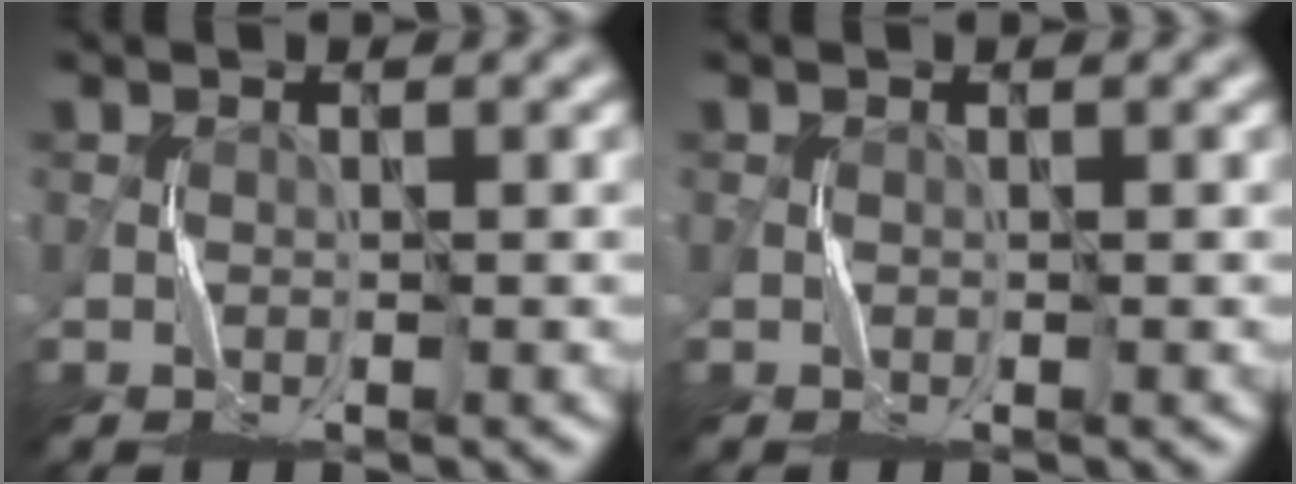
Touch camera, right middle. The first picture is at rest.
{"total": 0.0}